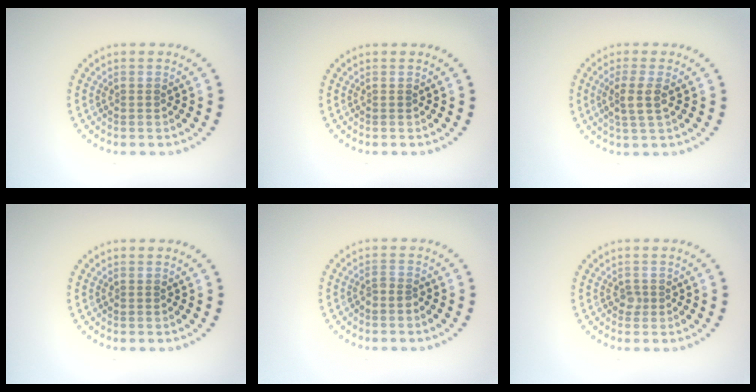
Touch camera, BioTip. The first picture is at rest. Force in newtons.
{"total": 0.0}
{"total": 2.4, "press": 2.0, "slide": 1.3}
{"total": 0.0}
{"total": 1.0, "press": 0.5, "slide": 0.8}
{"total": 0.8, "press": 0.6, "slide": 0.6}